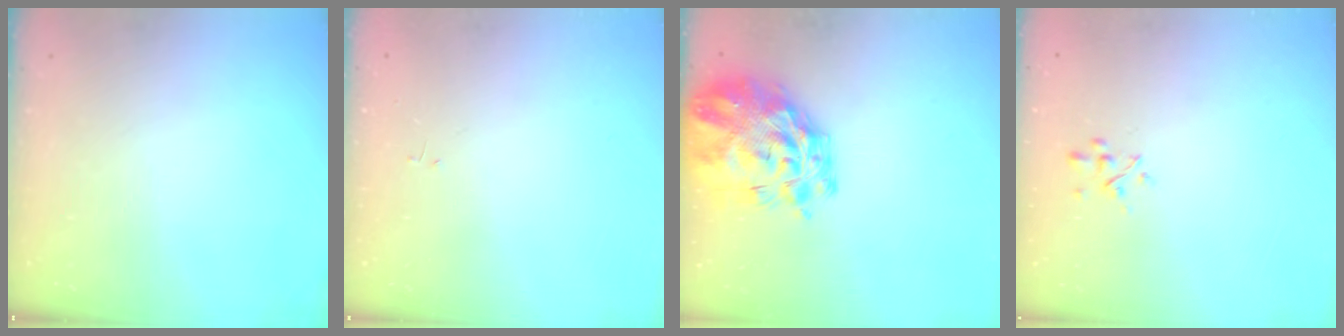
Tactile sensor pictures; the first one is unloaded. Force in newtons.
{"total": 0.0}
{"total": 12.6, "press": 11.8, "slide": 4.4}
{"total": 2.2, "press": 2.0, "slide": 0.9}